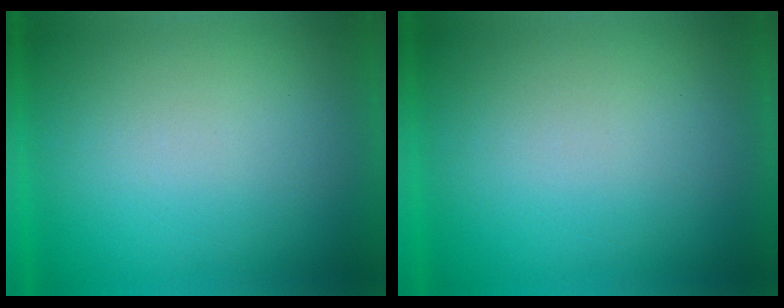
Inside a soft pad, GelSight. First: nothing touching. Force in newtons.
{"total": 0.0}